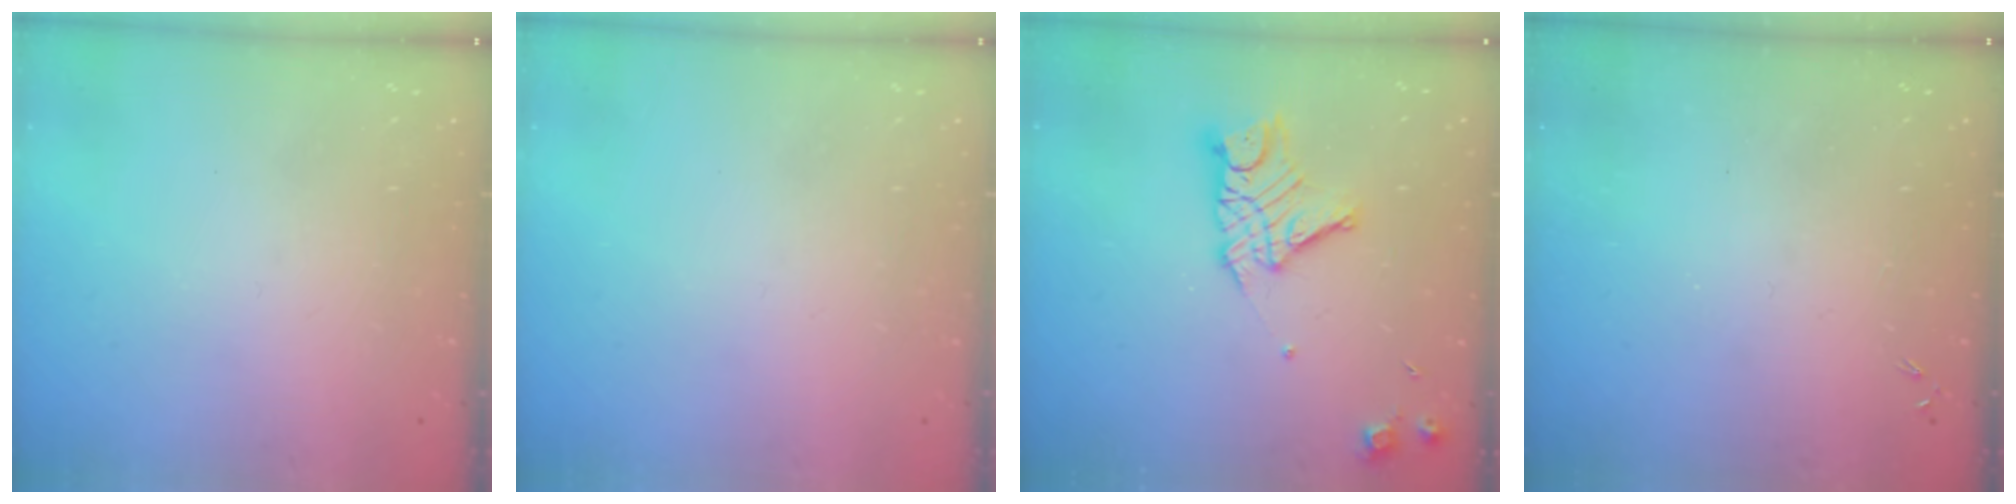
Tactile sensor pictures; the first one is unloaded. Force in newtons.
{"total": 0.0}
{"total": 11.9, "press": 11.9, "slide": 1.2}
{"total": 0.0}